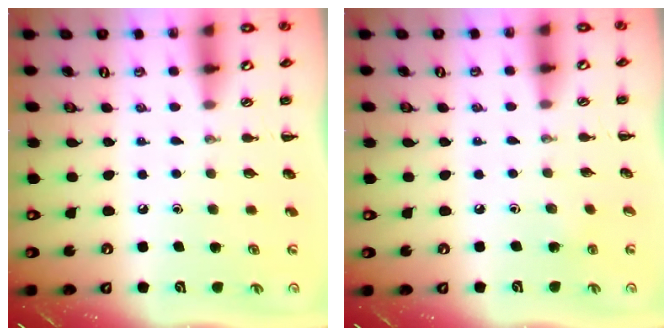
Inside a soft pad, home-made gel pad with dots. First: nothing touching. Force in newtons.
{"total": 3.3, "press": 3.1, "slide": 1.0}